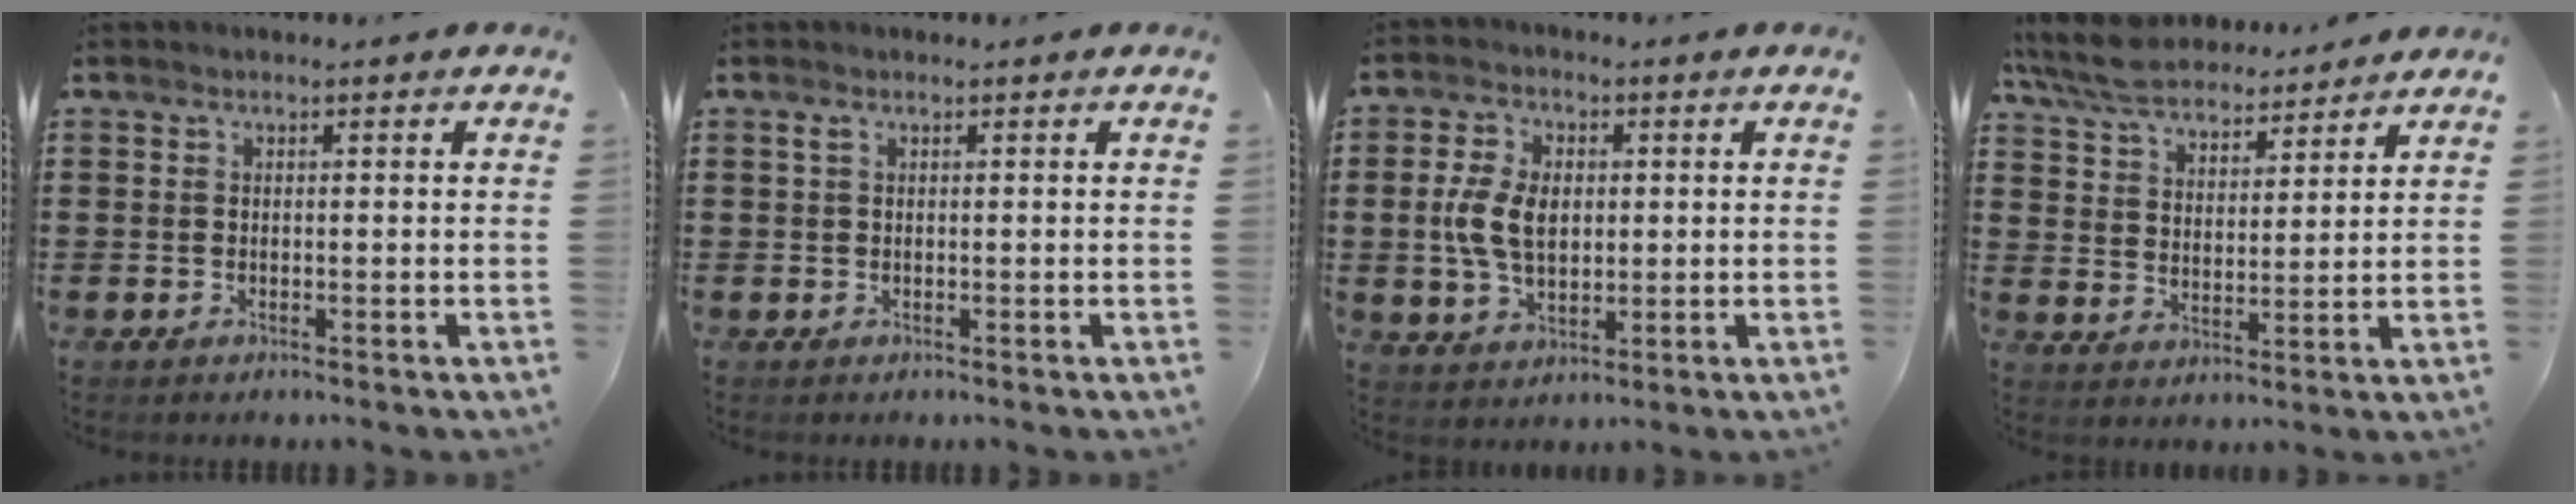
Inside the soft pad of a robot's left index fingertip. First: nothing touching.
{"total": 0.8, "force": [0.3, 0.4, 0.7], "torque": [-0.015, 0.003, 0.004]}
{"total": 7.4, "force": [0.4, 4.7, 5.7], "torque": [-0.136, 0.009, 0.002]}
{"total": 7.5, "force": [6.8, 2.0, 2.2], "torque": [-0.073, -0.025, 0.124]}